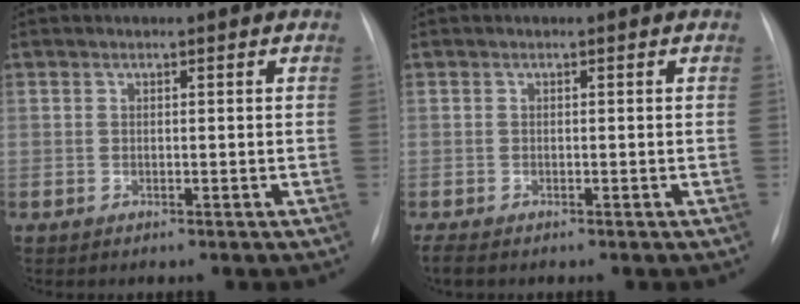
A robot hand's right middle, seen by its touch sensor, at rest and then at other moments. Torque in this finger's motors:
{"motor_torque": [0.37, -0.34, -0.02, 0.01]}